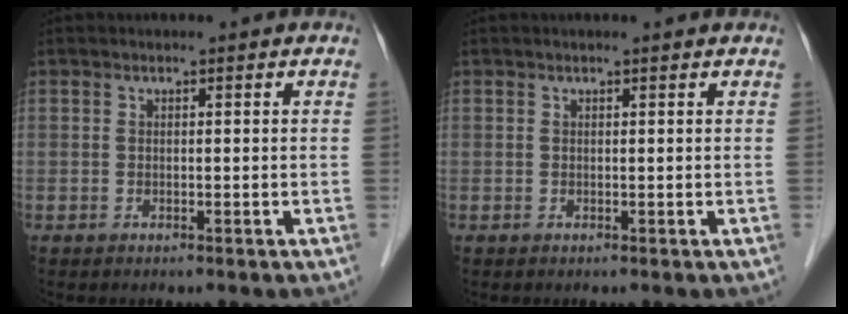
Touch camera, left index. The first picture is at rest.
{"total": 1.2, "force": [1.1, -0.1, 0.4], "torque": [-0.012, 0.007, 0.013]}